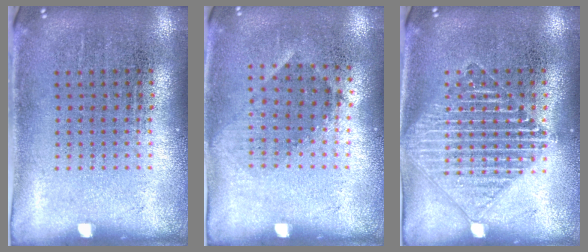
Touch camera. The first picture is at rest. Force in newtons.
{"total": 0.9, "press": 0.7, "slide": 0.5}
{"total": 3.1, "press": 3.1, "slide": 0.5}